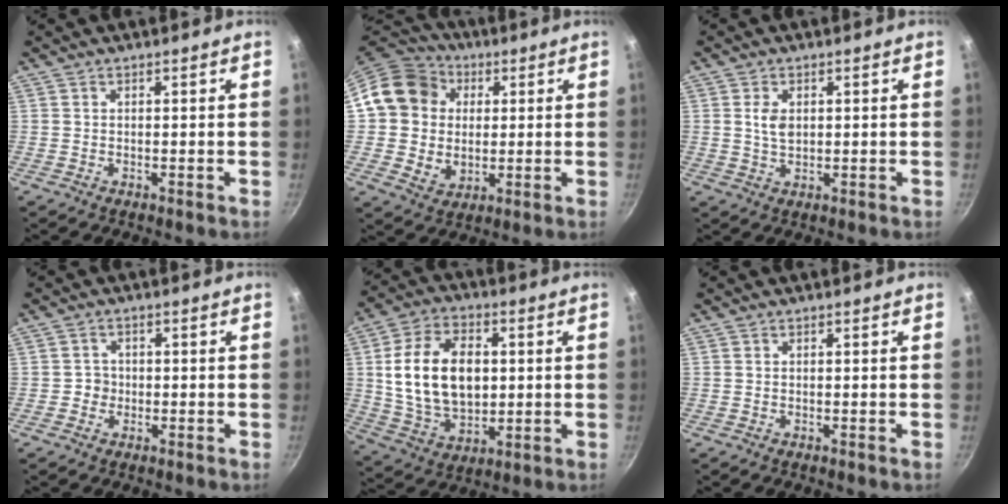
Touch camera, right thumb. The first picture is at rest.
{"total": 15.2, "force": [3.3, 13.0, 7.0], "torque": [-0.098, 0.008, 0.056]}
{"total": 3.6, "force": [0.6, 2.3, 2.7], "torque": [-0.044, -0.003, 0.013]}
{"total": 2.3, "force": [-0.6, 2.1, 0.5], "torque": [0.009, 0.006, -0.013]}
{"total": 17.7, "force": [1.9, 11.6, 13.2], "torque": [-0.217, 0.001, 0.040]}
{"total": 0.0}